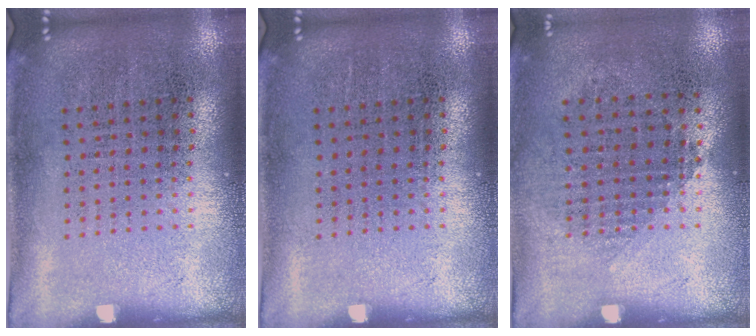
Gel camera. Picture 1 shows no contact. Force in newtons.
{"total": 0.0}
{"total": 0.9, "press": 0.8, "slide": 0.4}